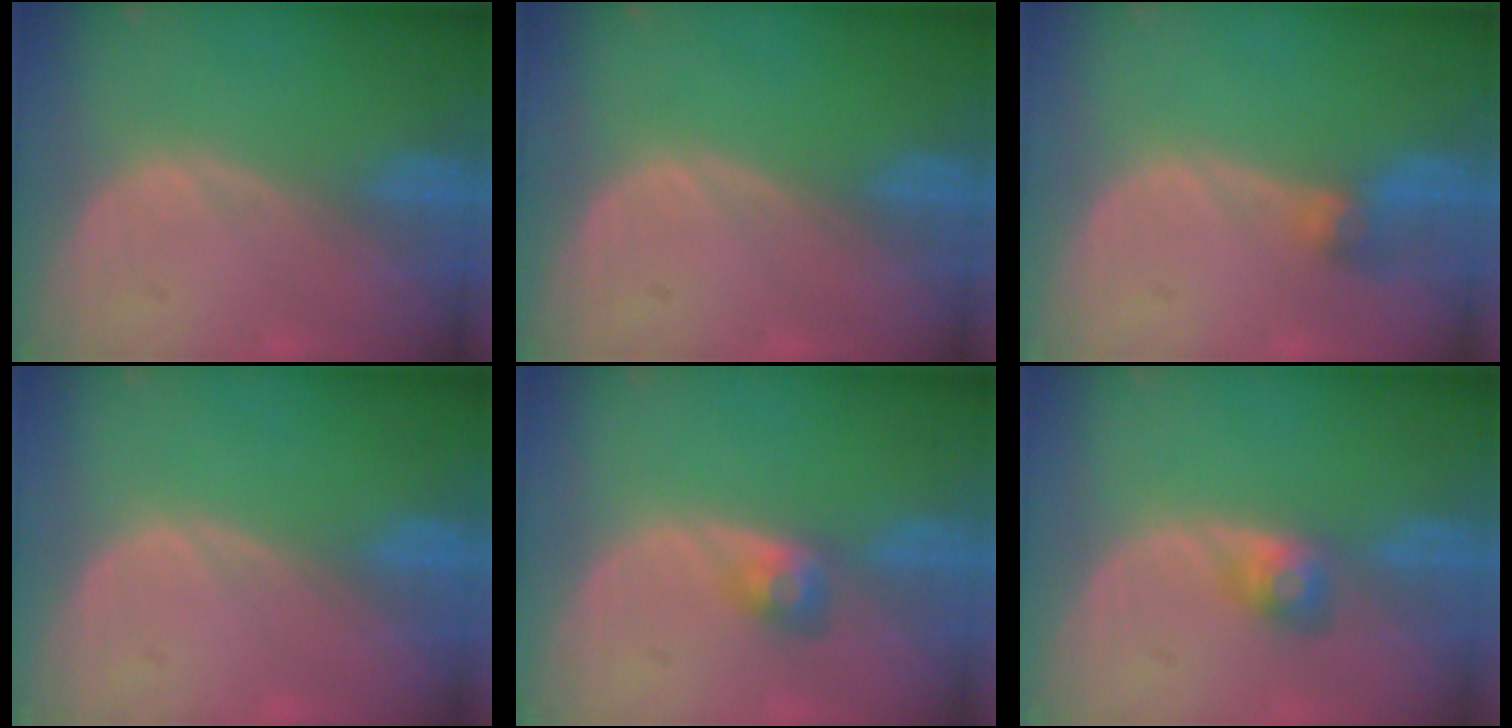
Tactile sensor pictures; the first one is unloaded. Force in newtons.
{"total": 0.0}
{"total": 2.8, "press": 2.6, "slide": 1.0}
{"total": 0.0}
{"total": 3.0, "press": 2.6, "slide": 1.4}
{"total": 2.9, "press": 2.7, "slide": 1.0}